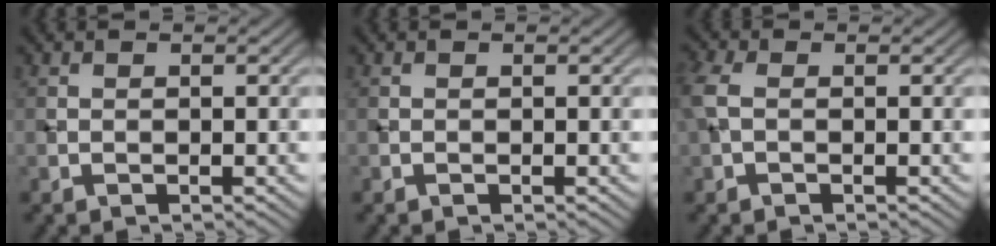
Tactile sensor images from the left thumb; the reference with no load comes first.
{"total": 0.0}
{"total": 2.7, "force": [0.1, 1.6, 2.2], "torque": [-0.068, 0.007, -0.008]}